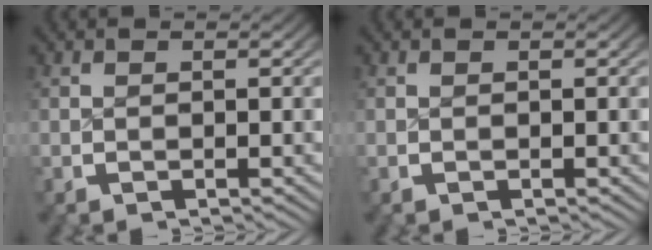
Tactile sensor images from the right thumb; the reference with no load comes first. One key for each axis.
{"total": 0.0}